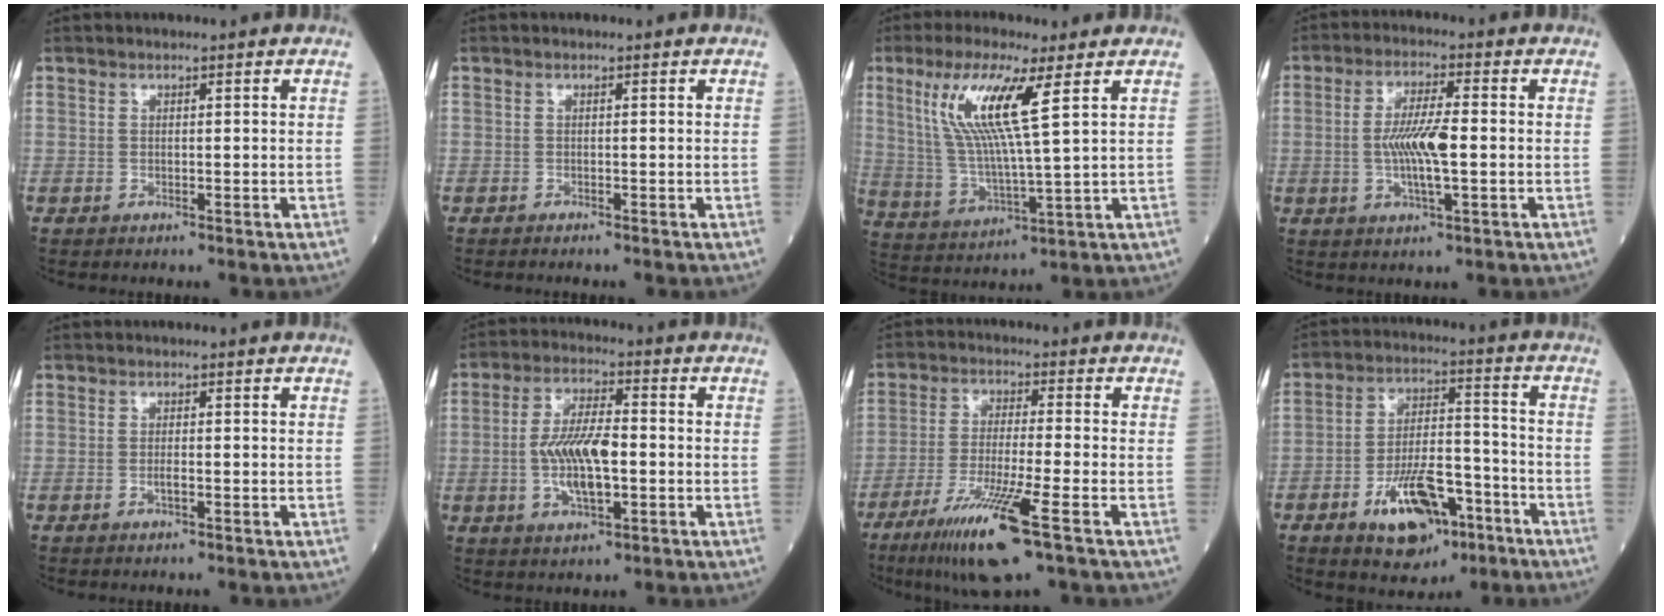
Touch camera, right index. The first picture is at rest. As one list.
[{"total": 1.0, "force": [-0.9, -0.1, 0.5], "torque": [-0.008, 0.000, -0.009]}, {"total": 11.8, "force": [4.8, 0.2, 10.8], "torque": [-0.234, -0.001, 0.097]}, {"total": 7.2, "force": [-0.6, 0.9, 7.1], "torque": [-0.142, -0.001, -0.012]}, {"total": 0.9, "force": [-0.3, 0.0, 0.8], "torque": [-0.020, 0.000, -0.004]}, {"total": 9.2, "force": [-1.1, 2.7, 8.7], "torque": [-0.177, 0.004, -0.020]}, {"total": 11.3, "force": [-6.1, -0.3, 9.5], "torque": [-0.191, -0.030, -0.108]}, {"total": 12.6, "force": [-6.6, 5.4, 9.2], "torque": [-0.161, 0.007, -0.101]}]